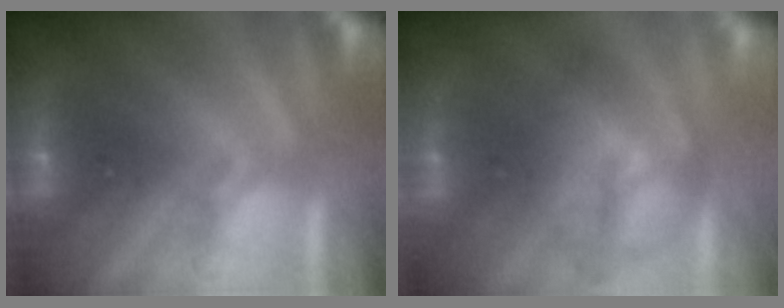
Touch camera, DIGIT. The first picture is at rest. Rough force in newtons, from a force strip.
{"total": 3.9}